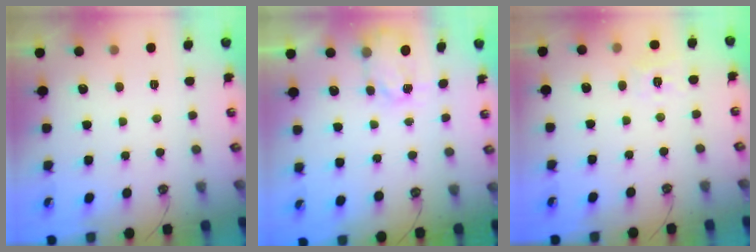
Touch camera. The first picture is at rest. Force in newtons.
{"total": 3.2, "press": 3.1, "slide": 0.5}
{"total": 7.3, "press": 7.3, "slide": 0.8}